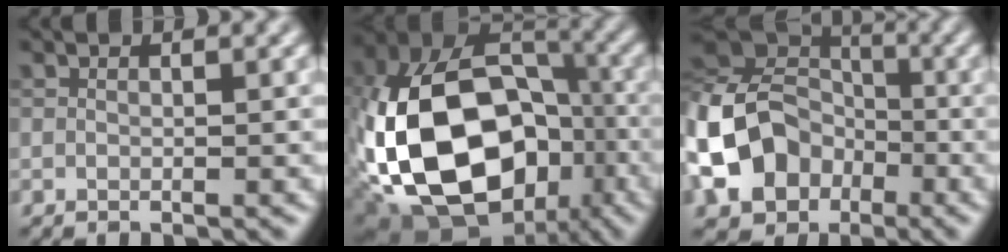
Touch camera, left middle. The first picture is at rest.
{"total": 17.6, "force": [-3.8, 12.2, 12.1], "torque": [-0.233, -0.003, -0.060]}
{"total": 12.2, "force": [-4.1, 9.7, 6.1], "torque": [-0.129, -0.012, -0.096]}